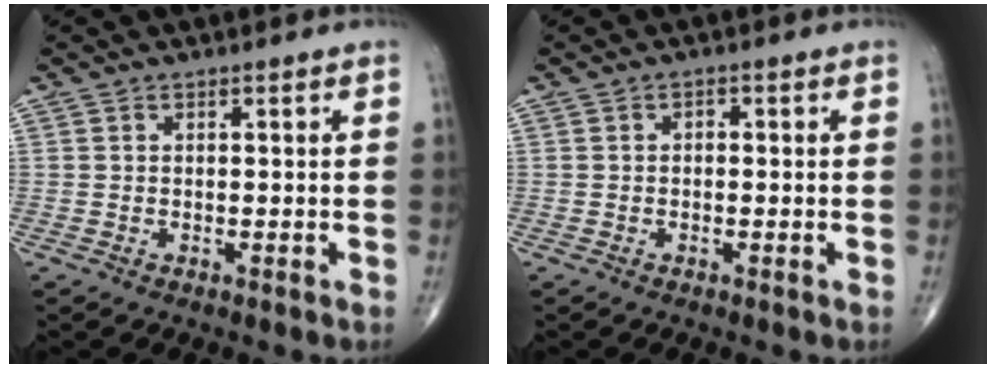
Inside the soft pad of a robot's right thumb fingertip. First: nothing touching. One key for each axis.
{"total": 0.8, "fx": -0.1, "fy": 0.6, "fz": 0.5, "tx": -0.003, "ty": 0.003, "tz": -0.005}